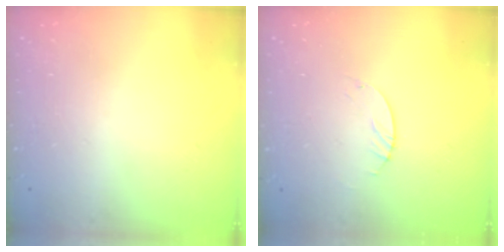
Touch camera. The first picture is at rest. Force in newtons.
{"total": 0.9, "press": 0.8, "slide": 0.2}